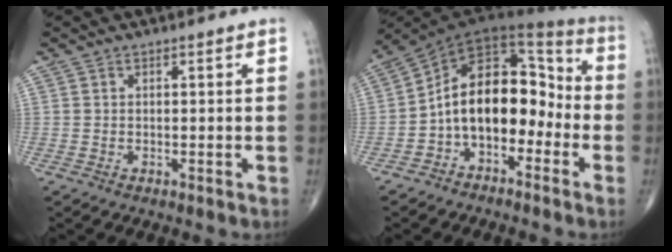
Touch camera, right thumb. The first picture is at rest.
{"total": 15.2, "force": [-3.7, 9.7, 11.1], "torque": [-0.146, 0.086, -0.073]}